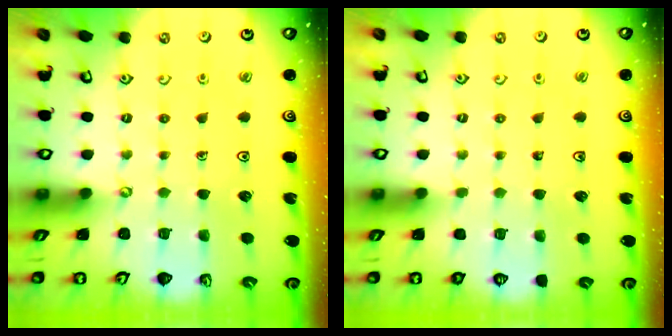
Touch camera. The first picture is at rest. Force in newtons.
{"total": 0.0}